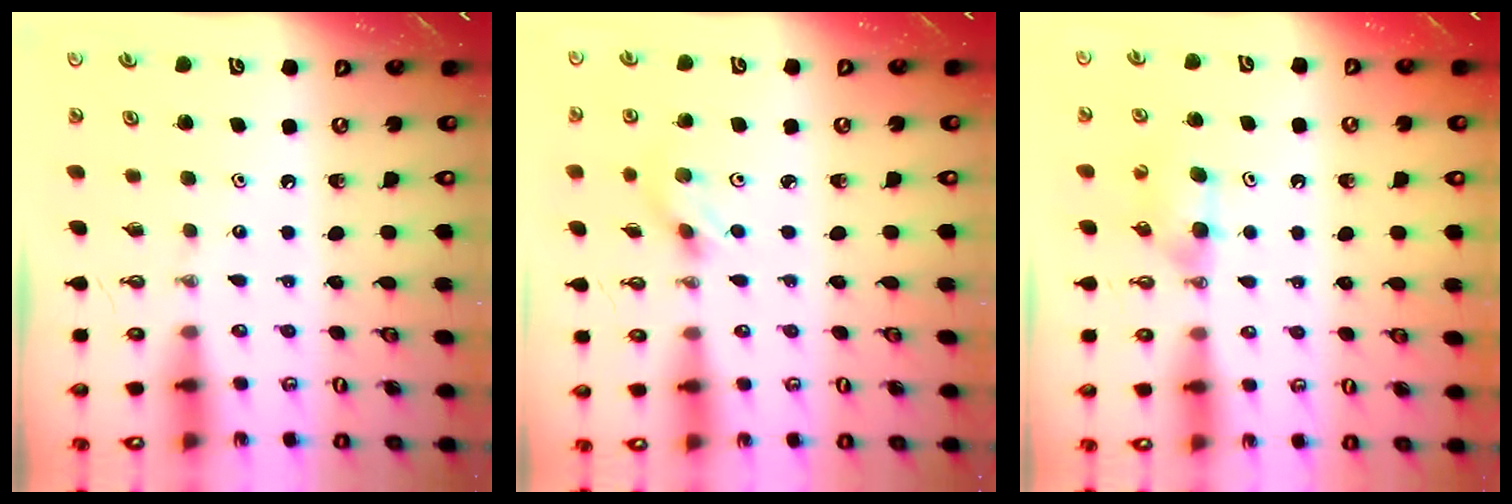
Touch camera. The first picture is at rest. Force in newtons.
{"total": 2.9, "press": 2.8, "slide": 0.8}
{"total": 4.7, "press": 4.6, "slide": 1.1}